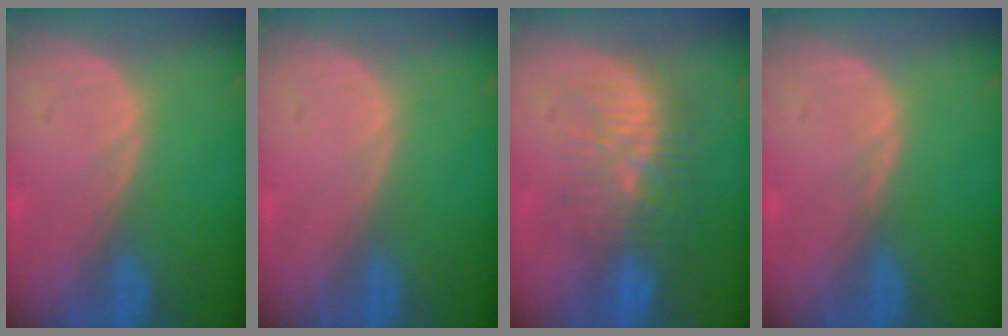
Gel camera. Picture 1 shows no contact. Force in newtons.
{"total": 0.0}
{"total": 9.4, "press": 8.9, "slide": 2.9}
{"total": 0.5, "press": 0.5, "slide": 0.2}